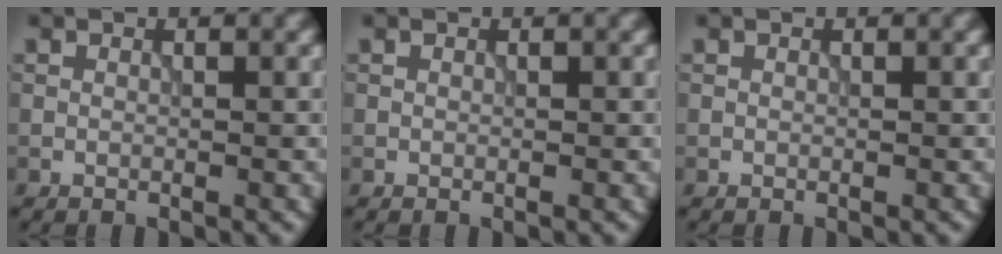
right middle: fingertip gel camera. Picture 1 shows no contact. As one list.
[{"total": 0.0}, {"total": 0.0}]